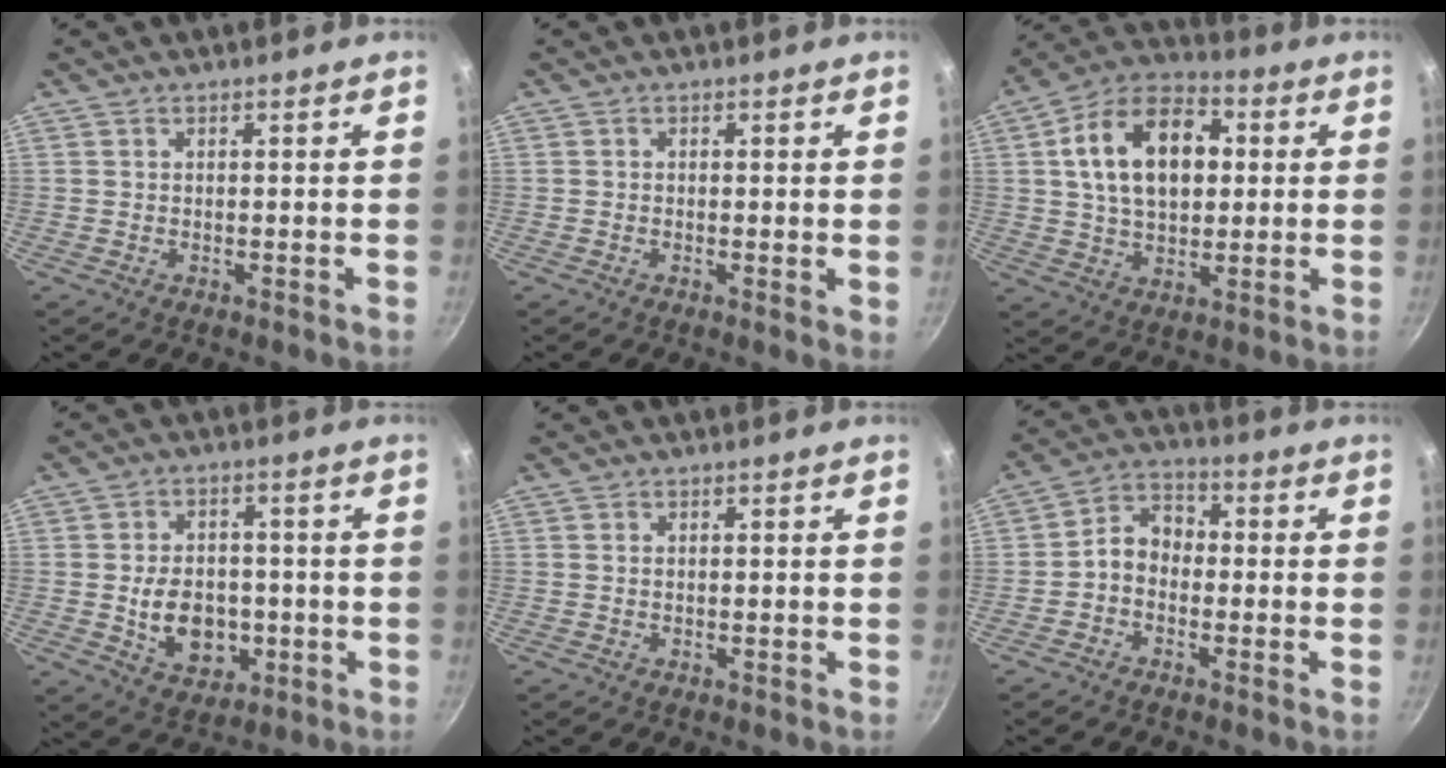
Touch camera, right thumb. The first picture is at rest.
{"total": 1.3, "force": [0.0, 0.4, 1.2], "torque": [-0.018, -0.003, -0.003]}
{"total": 17.6, "force": [3.2, 11.4, 13.0], "torque": [-0.189, 0.017, 0.043]}
{"total": 10.8, "force": [-1.6, 8.0, 7.1], "torque": [-0.078, 0.007, -0.016]}
{"total": 0.0}
{"total": 4.9, "force": [-1.2, 3.9, 2.9], "torque": [-0.033, 0.026, -0.036]}